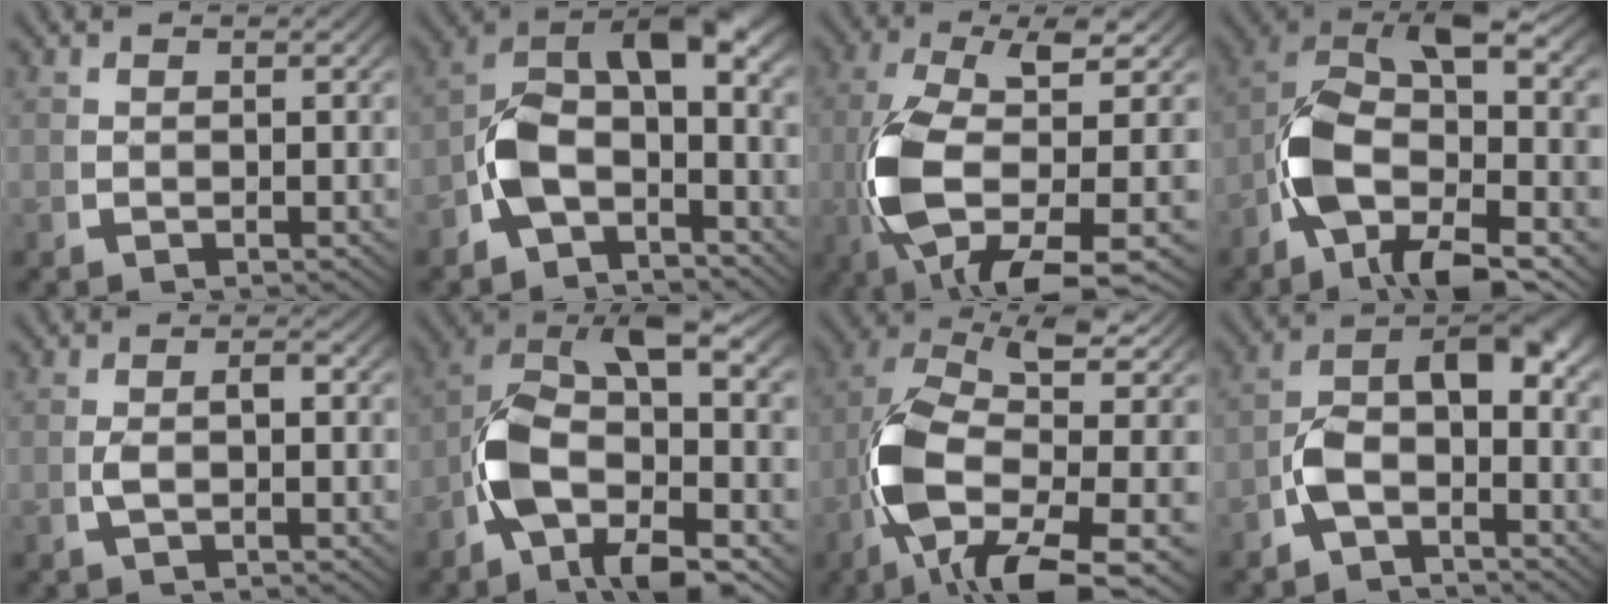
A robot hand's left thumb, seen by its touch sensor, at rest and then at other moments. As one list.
[{"total": 10.0, "force": [-1.1, 6.3, 7.7], "torque": [-0.147, -0.012, -0.022]}, {"total": 13.1, "force": [-1.8, 6.4, 11.3], "torque": [-0.265, -0.043, 0.002]}, {"total": 13.7, "force": [-0.9, 7.7, 11.3], "torque": [-0.229, -0.023, -0.009]}, {"total": 1.6, "force": [-0.3, 0.5, 1.5], "torque": [-0.036, 0.003, -0.002]}, {"total": 12.5, "force": [-0.6, 6.9, 10.3], "torque": [-0.209, -0.017, -0.007]}, {"total": 14.8, "force": [-1.9, 8.0, 12.3], "torque": [-0.271, -0.051, -0.001]}, {"total": 9.0, "force": [-1.2, 6.0, 6.6], "torque": [-0.111, -0.001, -0.031]}]